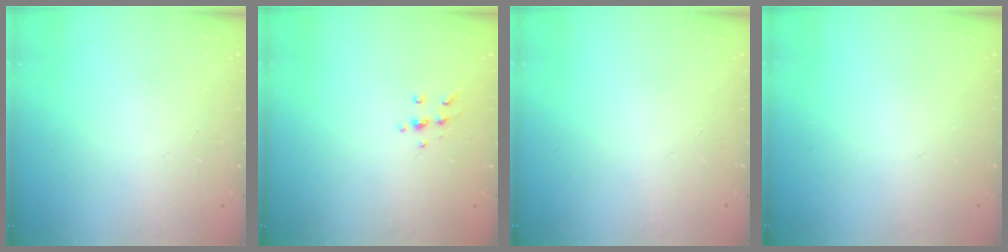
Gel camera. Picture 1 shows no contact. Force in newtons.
{"total": 5.4, "press": 5.3, "slide": 0.6}
{"total": 0.0}
{"total": 0.0}